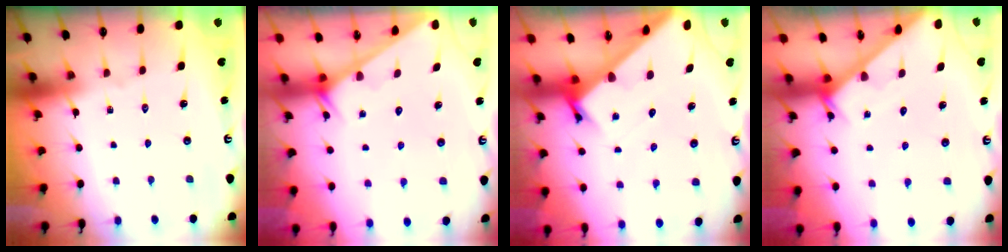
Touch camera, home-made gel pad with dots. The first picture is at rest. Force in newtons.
{"total": 1.5, "press": 1.5, "slide": 0.1}
{"total": 2.8, "press": 2.8, "slide": 0.3}
{"total": 2.0, "press": 2.0, "slide": 0.1}